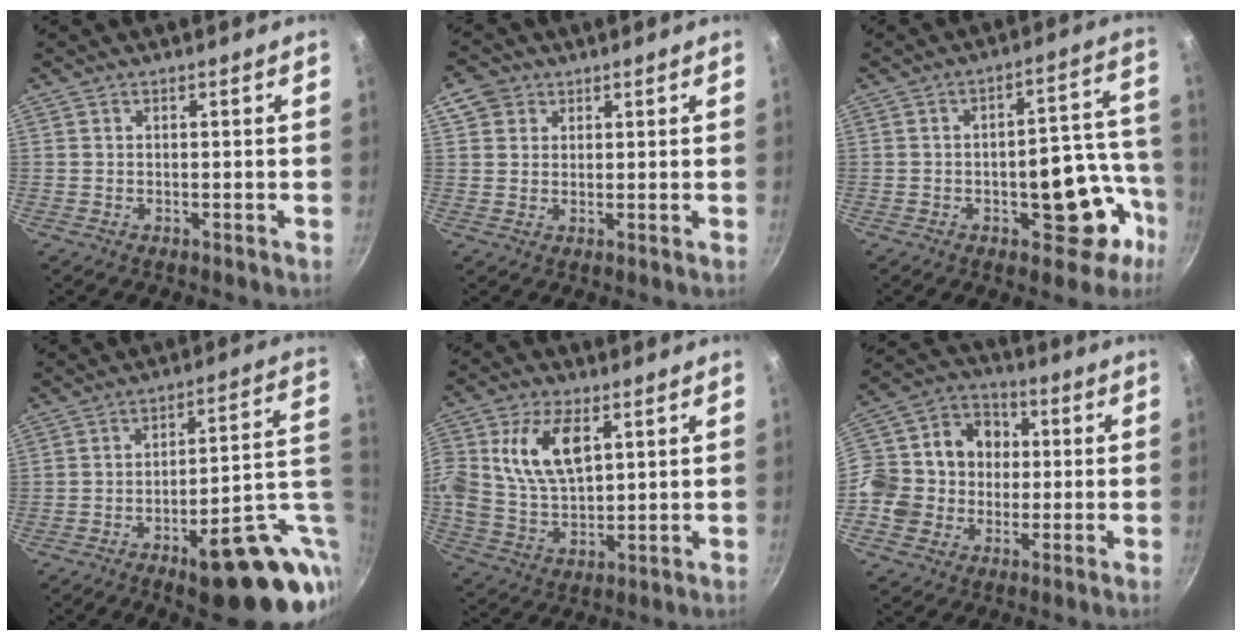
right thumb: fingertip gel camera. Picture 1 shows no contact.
{"total": 4.3, "force": [2.0, 3.6, 1.2], "torque": [0.004, 0.002, 0.031]}
{"total": 14.0, "force": [-5.4, 7.4, 10.6], "torque": [-0.066, 0.061, -0.063]}
{"total": 23.2, "force": [-7.7, 8.1, 20.3], "torque": [-0.207, 0.021, -0.099]}
{"total": 13.7, "force": [4.2, 8.2, 10.1], "torque": [-0.177, -0.009, 0.079]}
{"total": 17.6, "force": [-0.1, 15.5, 8.3], "torque": [-0.132, 0.041, -0.012]}